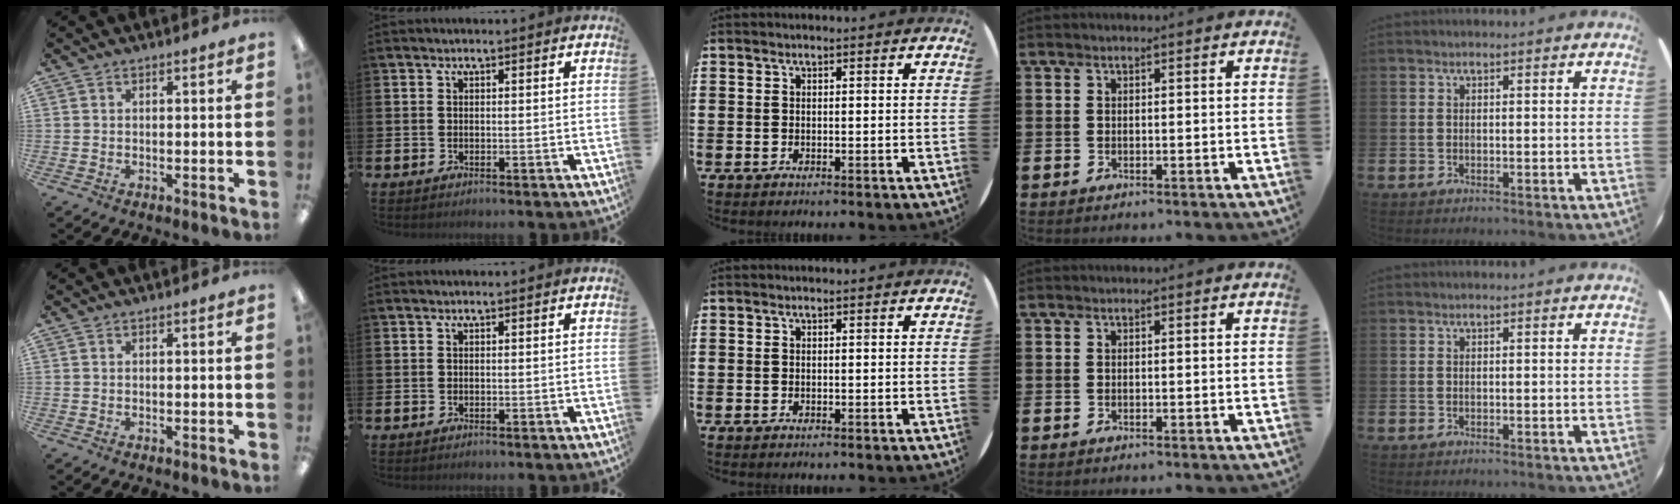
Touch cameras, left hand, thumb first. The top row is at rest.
{}